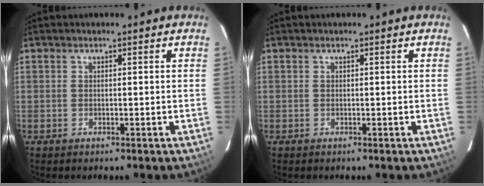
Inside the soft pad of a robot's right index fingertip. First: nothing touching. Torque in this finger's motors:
{"motor_torque": [0.11, 0.14, -0.01, 0.00]}